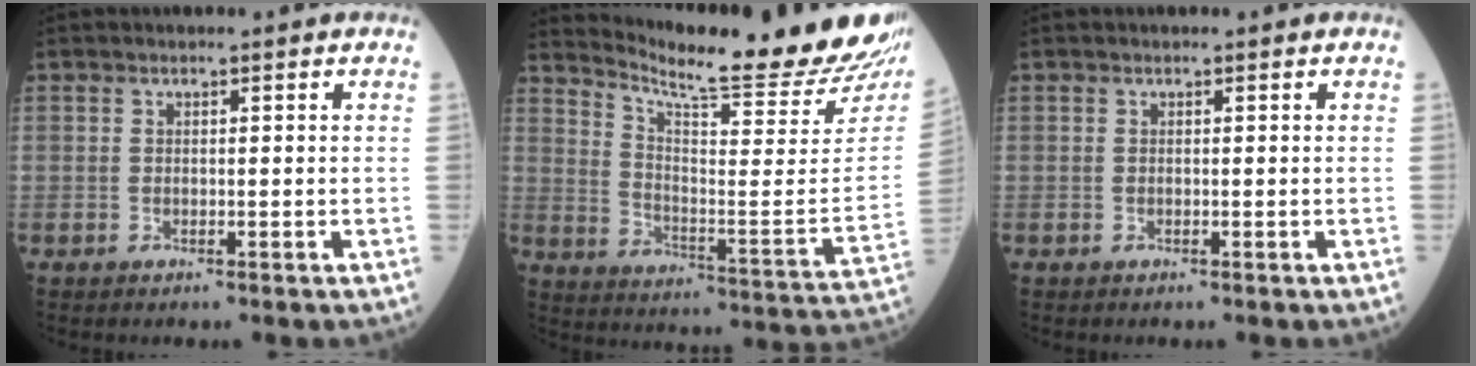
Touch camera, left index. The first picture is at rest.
{"total": 24.1, "force": [22.2, 0.6, 9.3], "torque": [-0.154, -0.109, 0.291]}
{"total": 0.0}